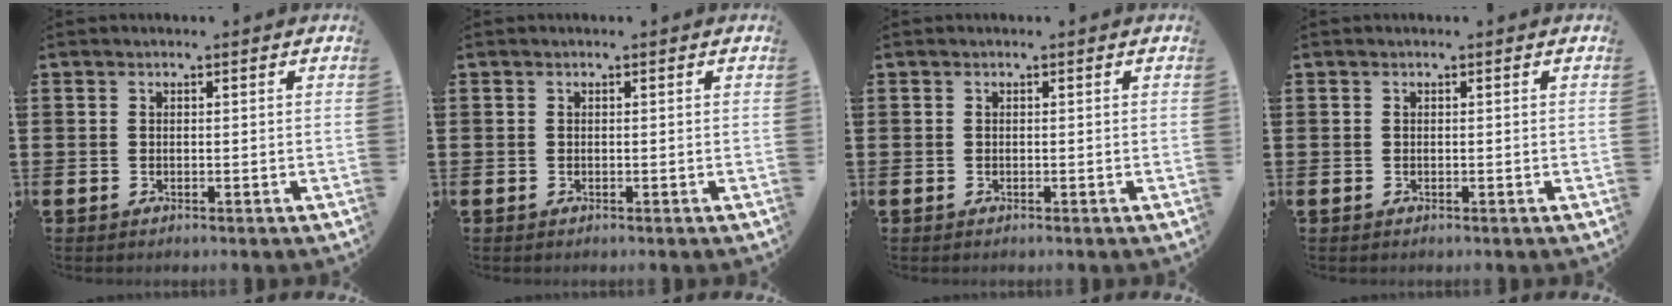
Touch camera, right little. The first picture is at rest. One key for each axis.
{"total": 0.0}
{"total": 0.0}
{"total": 0.0}